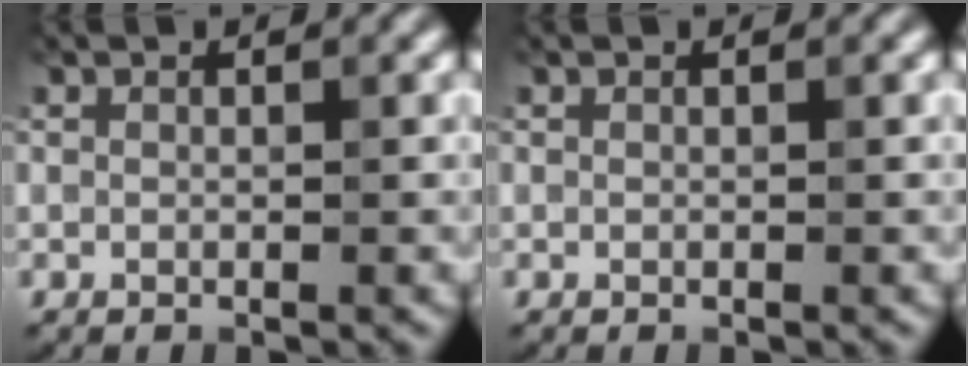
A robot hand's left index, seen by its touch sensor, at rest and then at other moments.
{"total": 0.0}